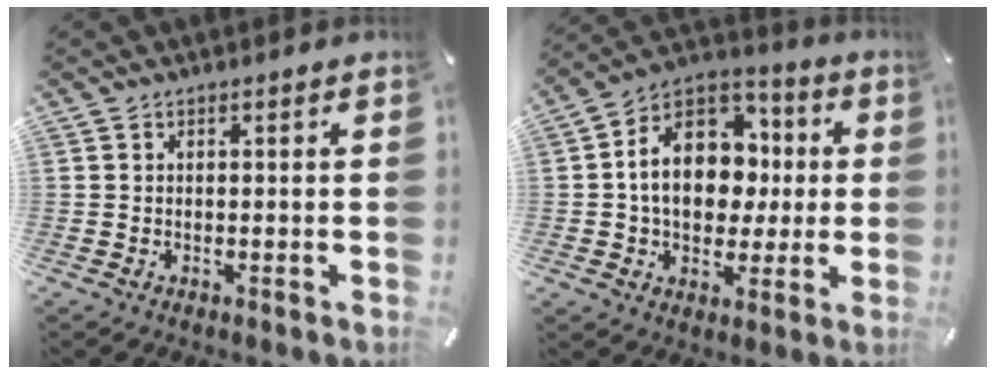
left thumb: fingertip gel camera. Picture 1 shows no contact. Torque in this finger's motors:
{"motor_torque": [2.48, 2.53, 1.46, -0.57, 0.47]}